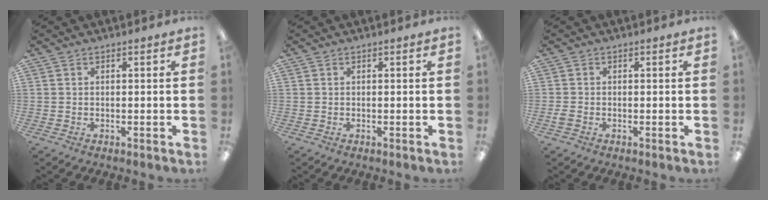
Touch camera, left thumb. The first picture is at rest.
{"total": 0.0}
{"total": 1.3, "force": [-0.6, 0.8, 0.8], "torque": [-0.013, 0.002, -0.010]}